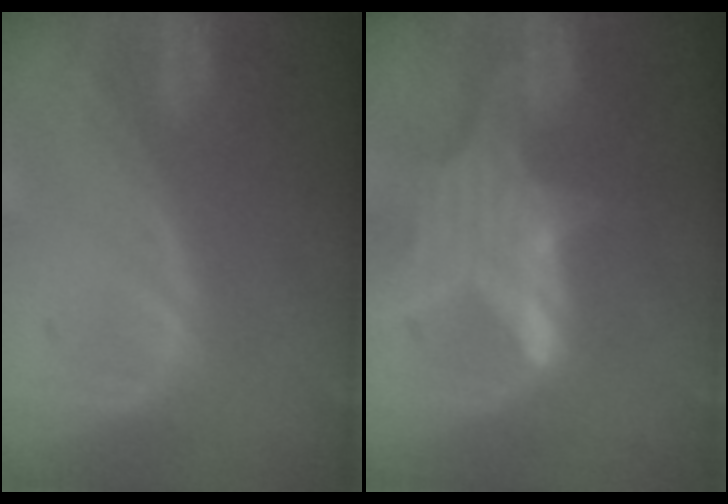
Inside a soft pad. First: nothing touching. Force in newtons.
{"total": 7.4, "press": 6.9, "slide": 2.6}